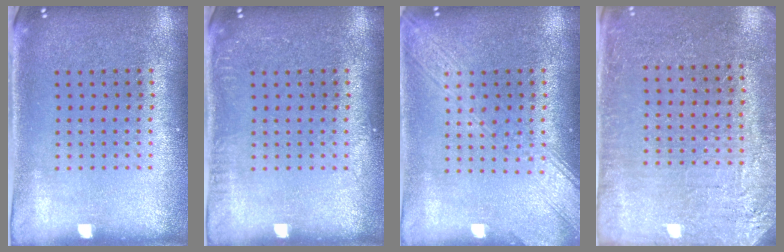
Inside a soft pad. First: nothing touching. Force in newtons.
{"total": 0.8, "press": 0.8, "slide": 0.0}
{"total": 3.1, "press": 3.1, "slide": 0.4}
{"total": 2.8, "press": 2.7, "slide": 0.6}